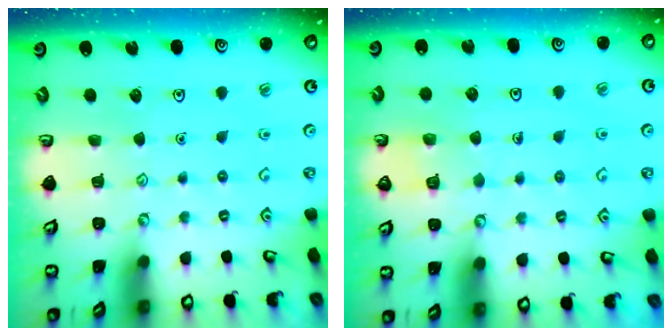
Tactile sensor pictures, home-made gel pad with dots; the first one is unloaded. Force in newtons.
{"total": 2.9, "press": 2.9, "slide": 0.2}